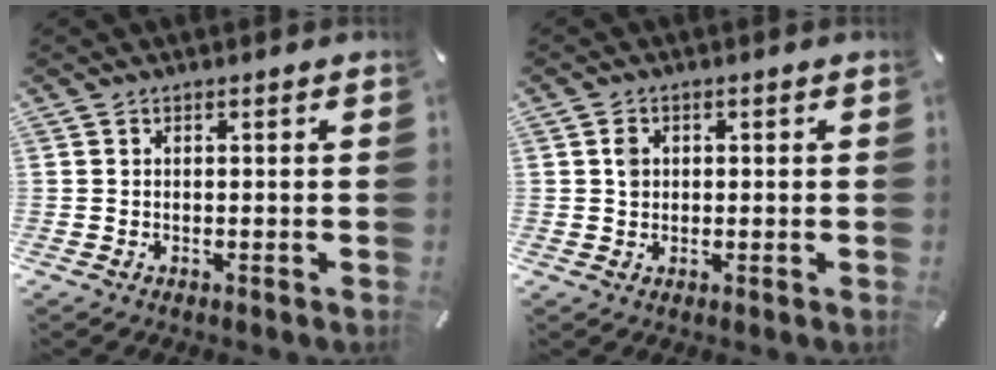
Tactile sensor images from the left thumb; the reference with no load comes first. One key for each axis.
{"total": 2.3, "fx": 0.2, "fy": 2.0, "fz": 1.1, "tx": -0.017, "ty": 0.004, "tz": 0.001}